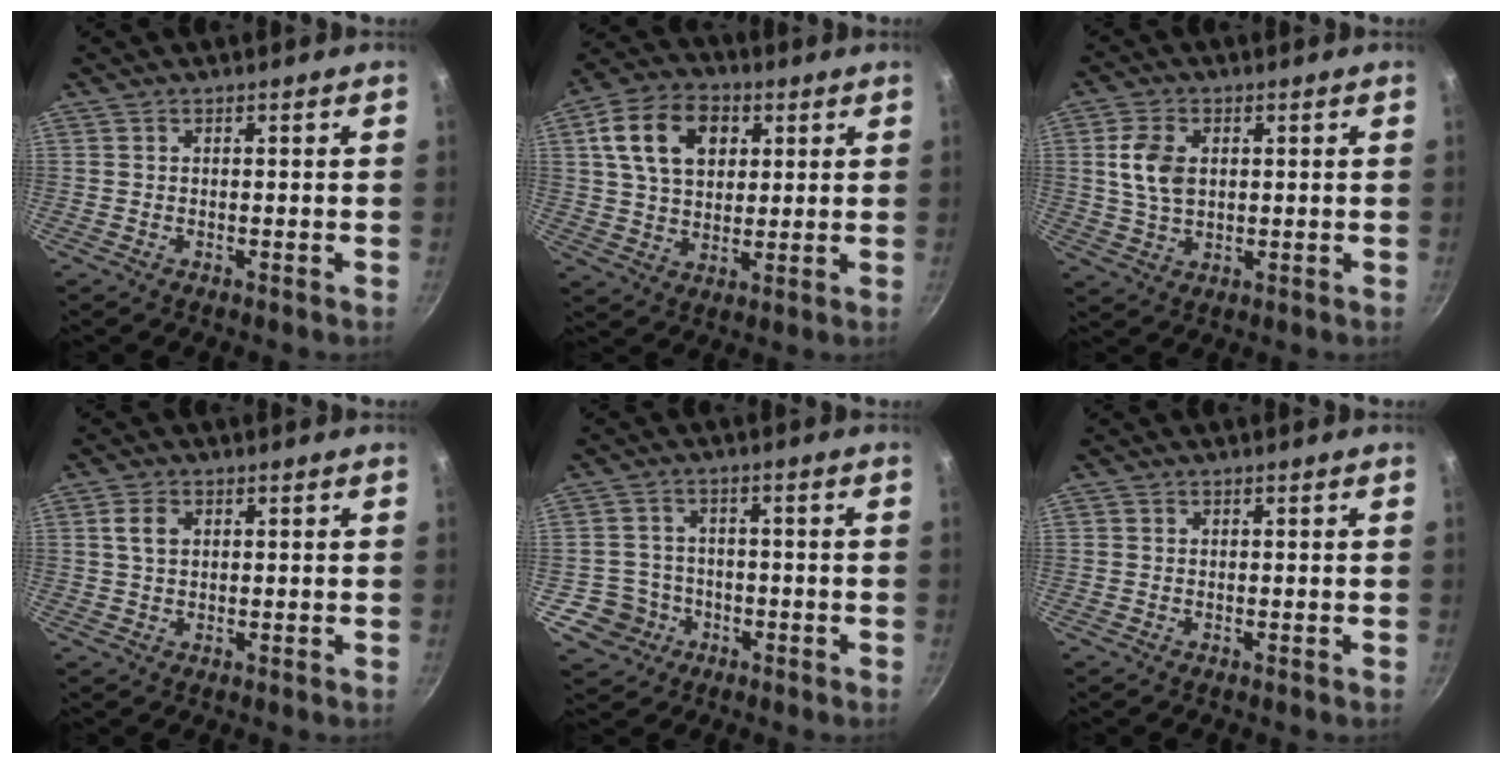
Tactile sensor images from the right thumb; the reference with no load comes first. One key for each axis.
{"total": 14.1, "fx": 4.5, "fy": 9.8, "fz": 9.0, "tx": -0.139, "ty": 0.004, "tz": 0.069}
{"total": 7.4, "fx": 1.4, "fy": 4.9, "fz": 5.4, "tx": -0.095, "ty": -0.001, "tz": 0.027}
{"total": 3.3, "fx": 0.9, "fy": 2.4, "fz": 2.2, "tx": -0.034, "ty": 0.004, "tz": 0.015}
{"total": 6.4, "fx": -2.4, "fy": 5.9, "fz": 0.6, "tx": 0.016, "ty": 0.031, "tz": -0.040}
{"total": 0.7, "fx": -0.2, "fy": 0.6, "fz": 0.1, "tx": 0.000, "ty": 0.001, "tz": -0.004}